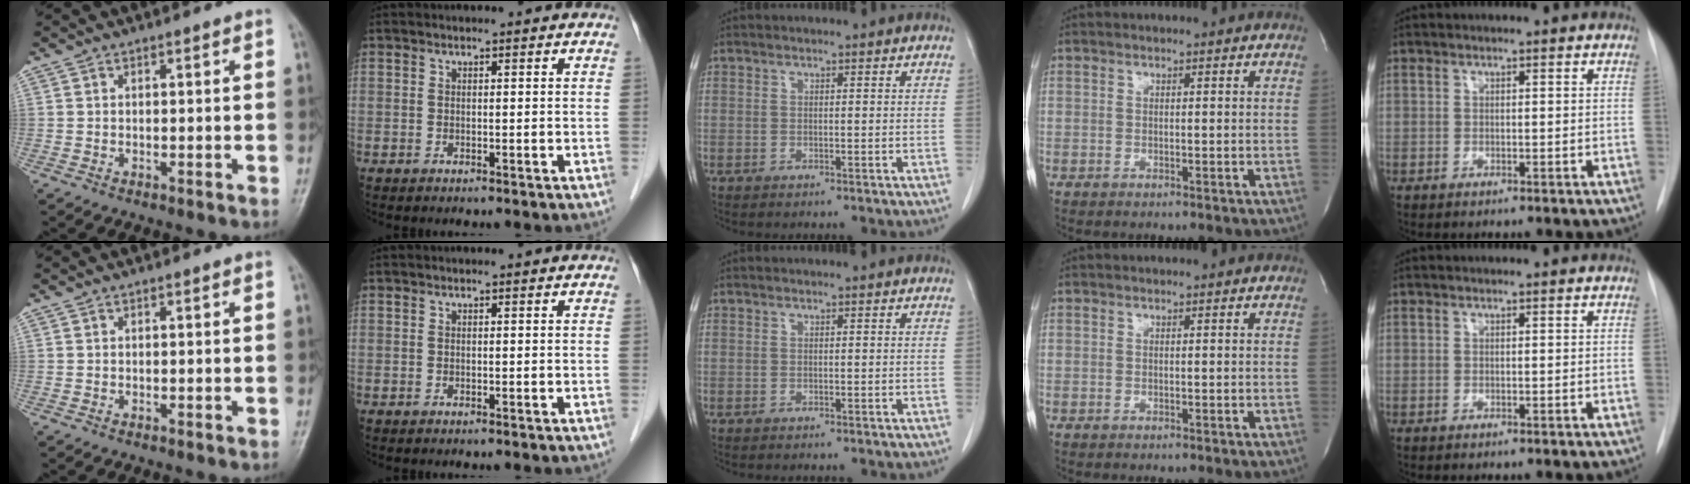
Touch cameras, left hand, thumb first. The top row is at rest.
{}